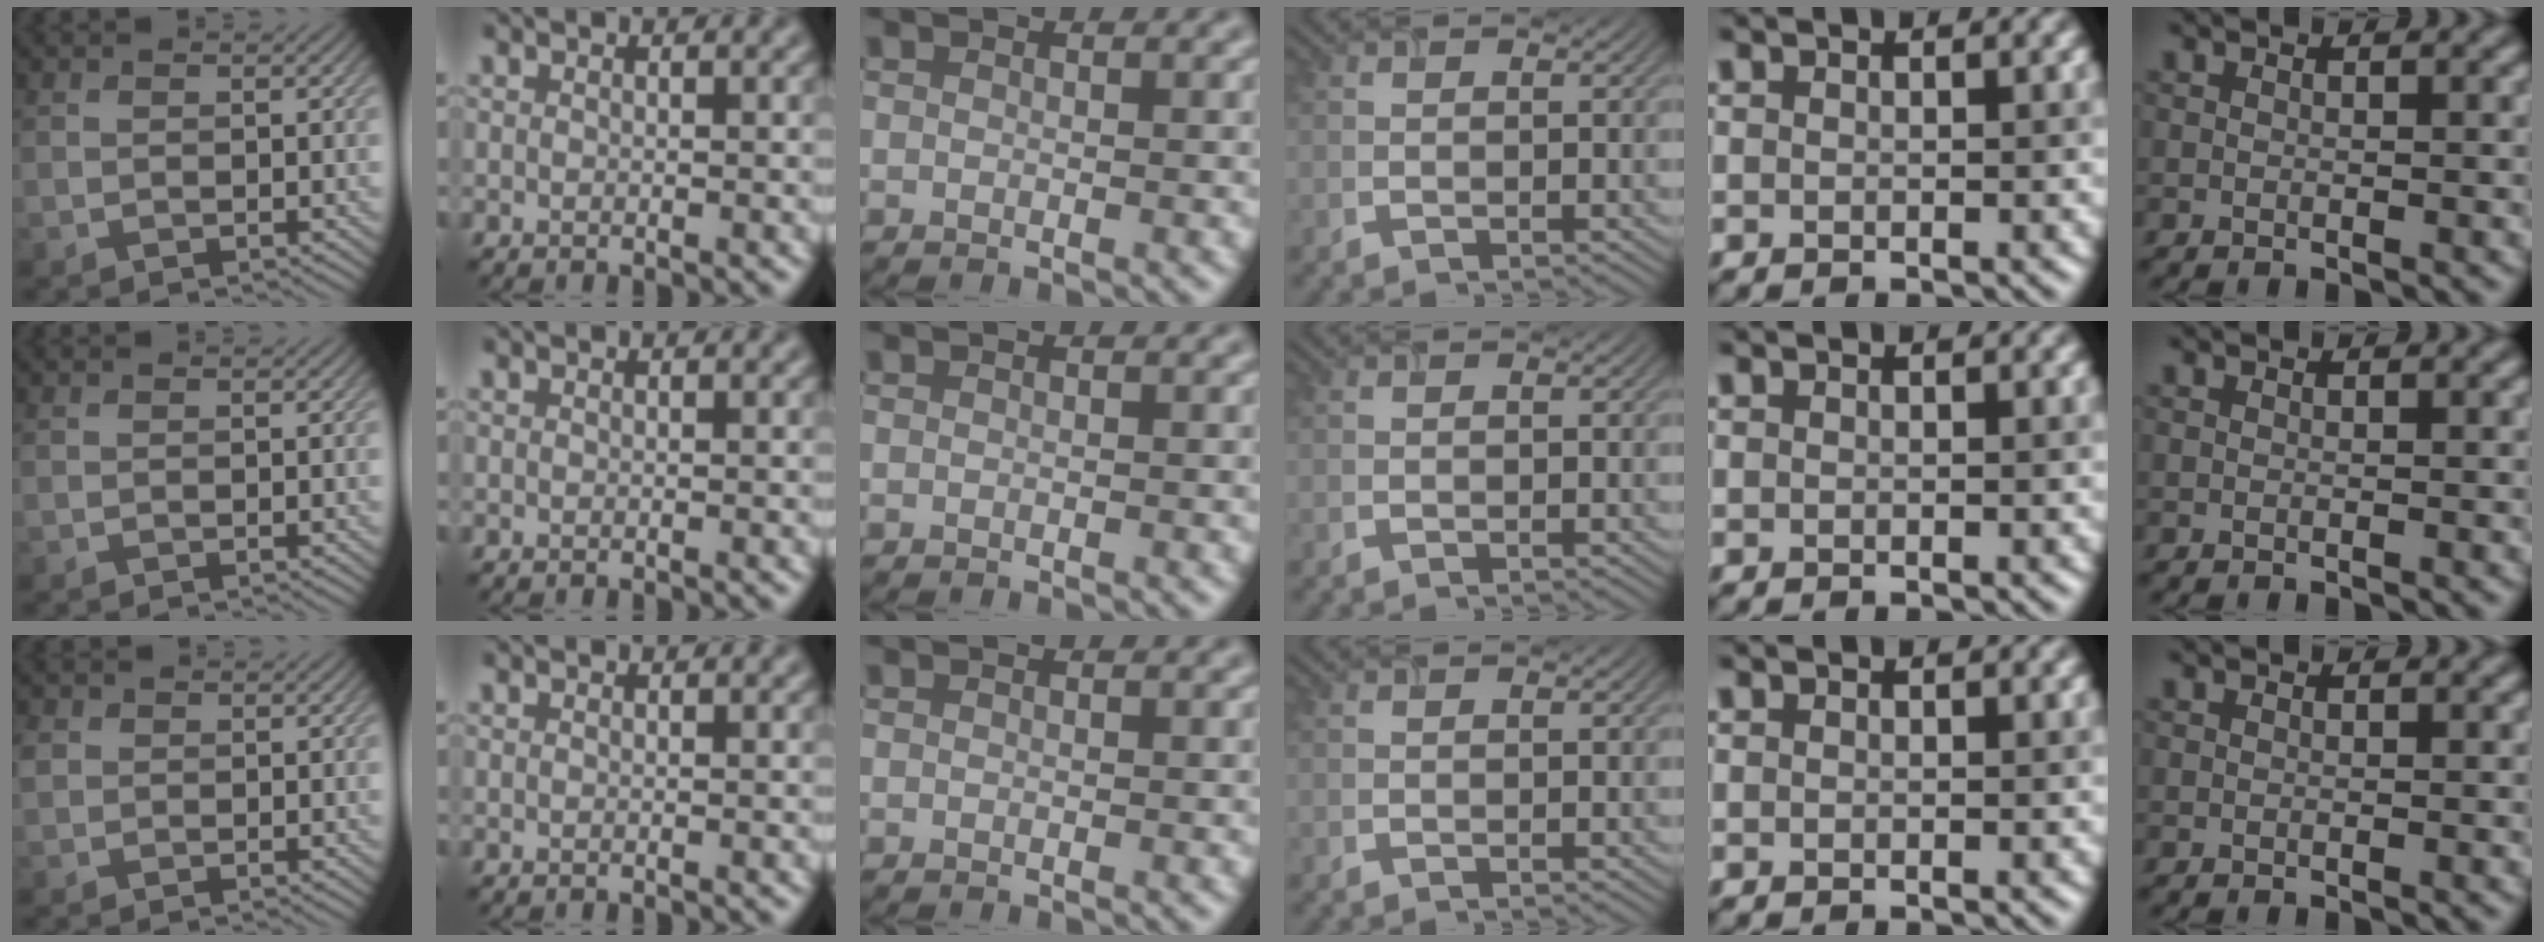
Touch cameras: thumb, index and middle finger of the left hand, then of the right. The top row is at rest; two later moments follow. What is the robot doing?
{"motion": "insert", "object": "airpods case & airpods"}